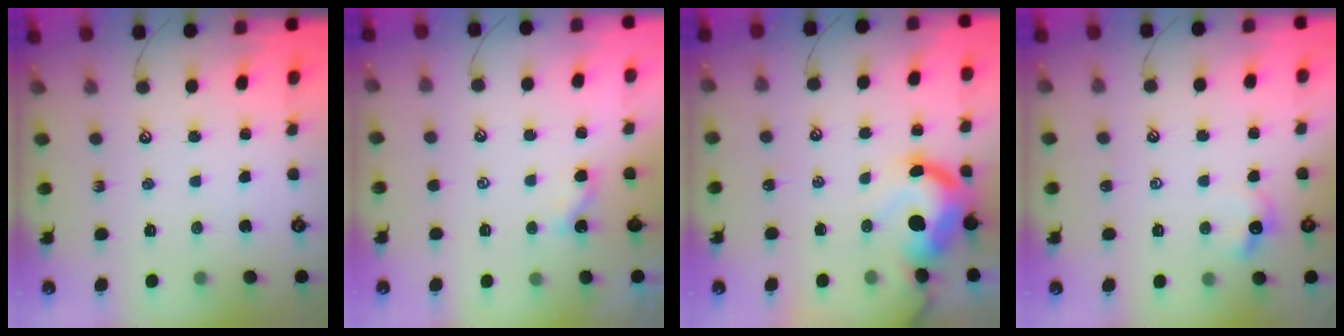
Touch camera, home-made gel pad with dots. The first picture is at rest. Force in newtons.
{"total": 3.2, "press": 3.2, "slide": 0.0}
{"total": 12.5, "press": 12.4, "slide": 1.2}
{"total": 3.3, "press": 3.2, "slide": 0.7}